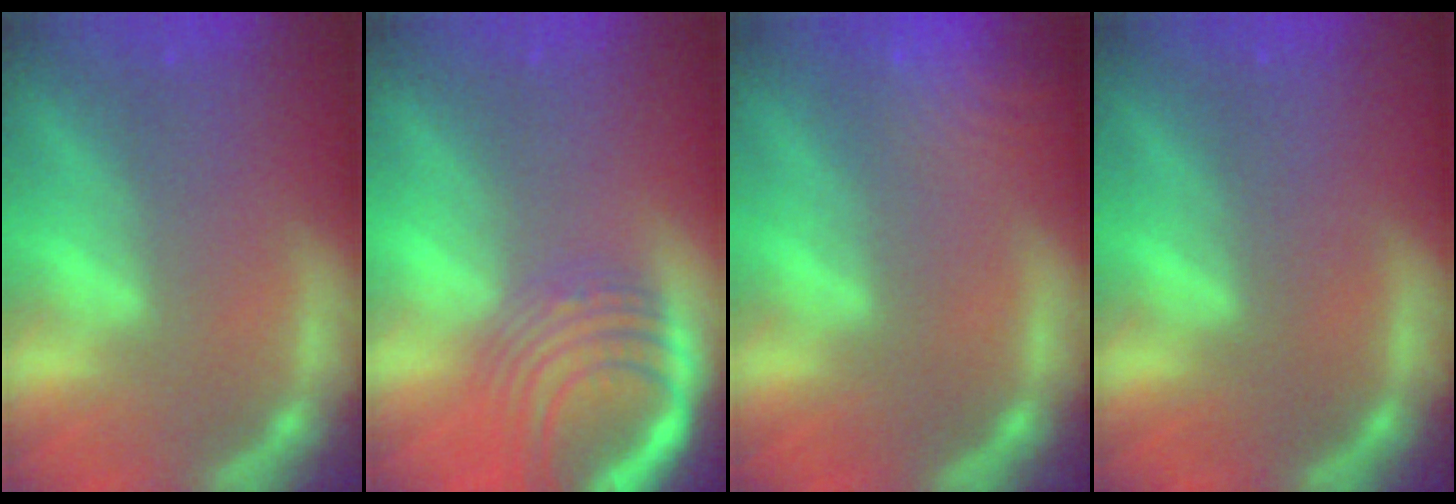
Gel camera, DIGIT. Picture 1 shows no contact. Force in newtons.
{"total": 9.5}
{"total": 6.1}
{"total": 0.0}